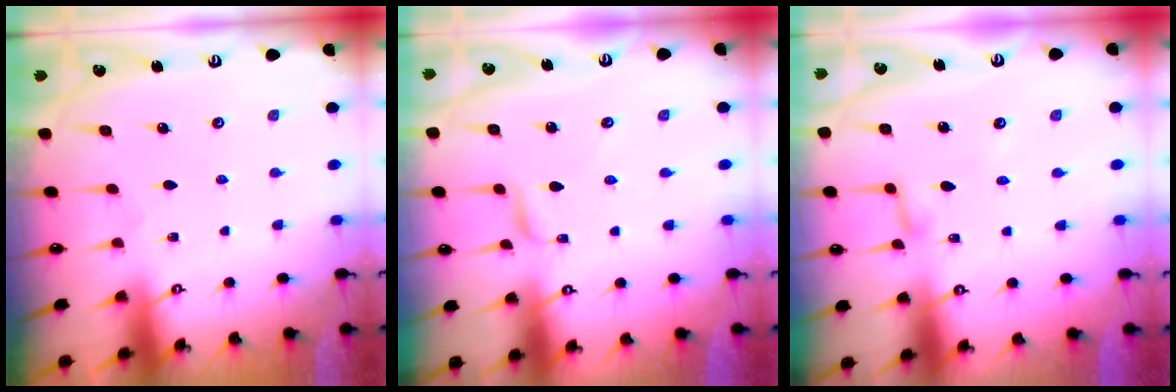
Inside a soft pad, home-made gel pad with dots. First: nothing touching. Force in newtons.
{"total": 1.9, "press": 1.9, "slide": 0.2}
{"total": 3.1, "press": 3.1, "slide": 0.2}